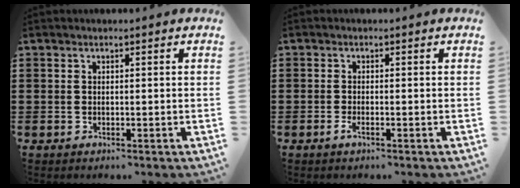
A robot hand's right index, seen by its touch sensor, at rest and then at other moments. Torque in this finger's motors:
{"motor_torque": [2.14, 0.00, 0.02, 0.02]}